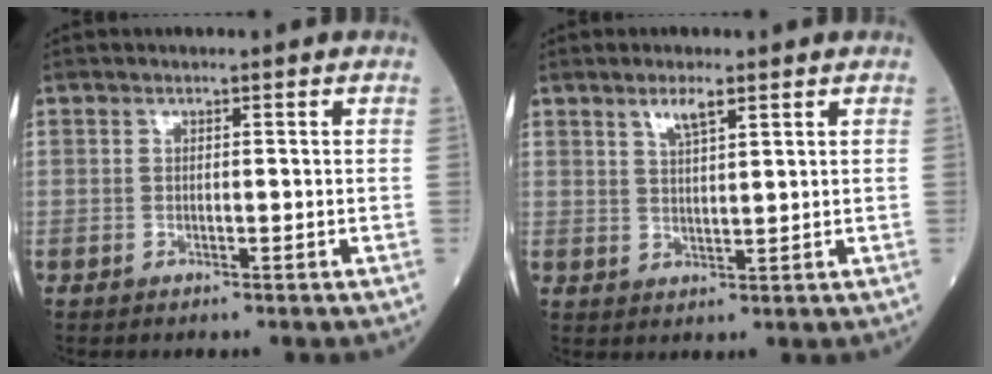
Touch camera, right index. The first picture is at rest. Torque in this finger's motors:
{"motor_torque": [0.06, 0.06, 0.02, 0.01]}